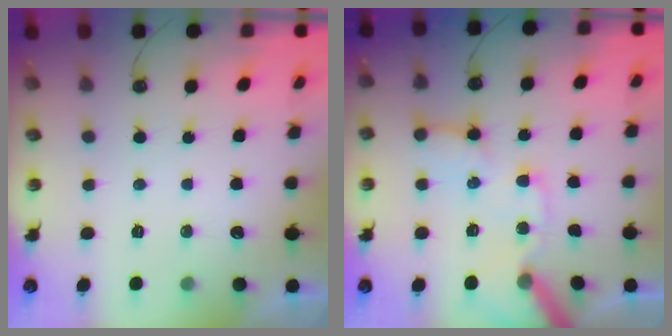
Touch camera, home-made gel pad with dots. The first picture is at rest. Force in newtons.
{"total": 15.2, "press": 15.1, "slide": 1.9}